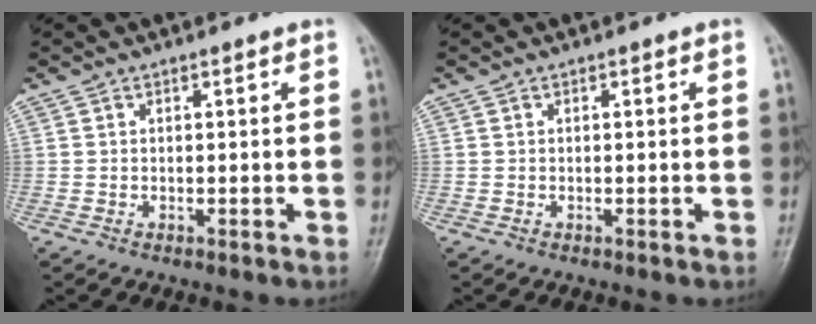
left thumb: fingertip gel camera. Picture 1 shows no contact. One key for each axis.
{"total": 0.0}